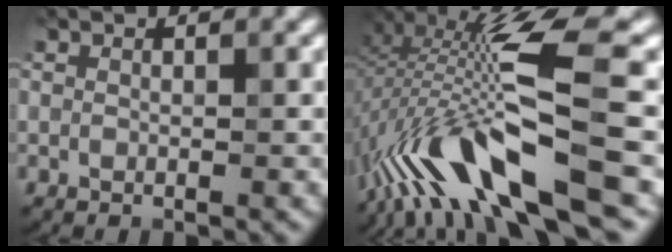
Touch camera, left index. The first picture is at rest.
{"total": 11.9, "force": [-5.1, 2.3, 10.5], "torque": [-0.198, 0.012, -0.081]}